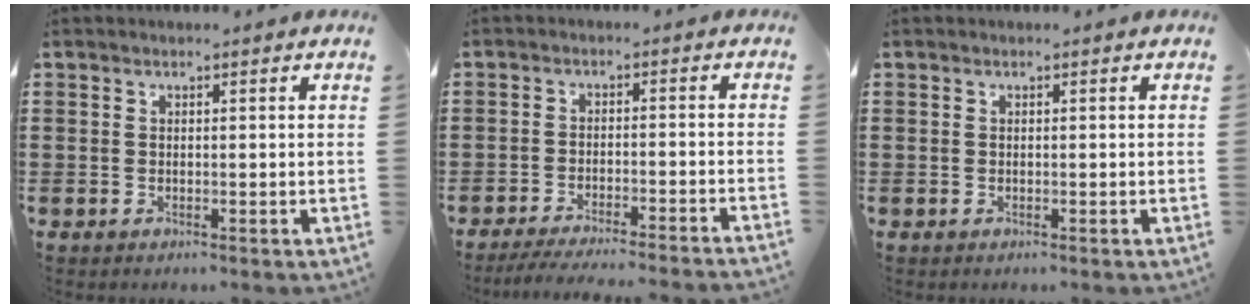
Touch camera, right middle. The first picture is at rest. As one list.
[{"total": 3.9, "force": [-3.7, -0.2, 1.3], "torque": [-0.020, -0.004, -0.073]}, {"total": 0.0}]